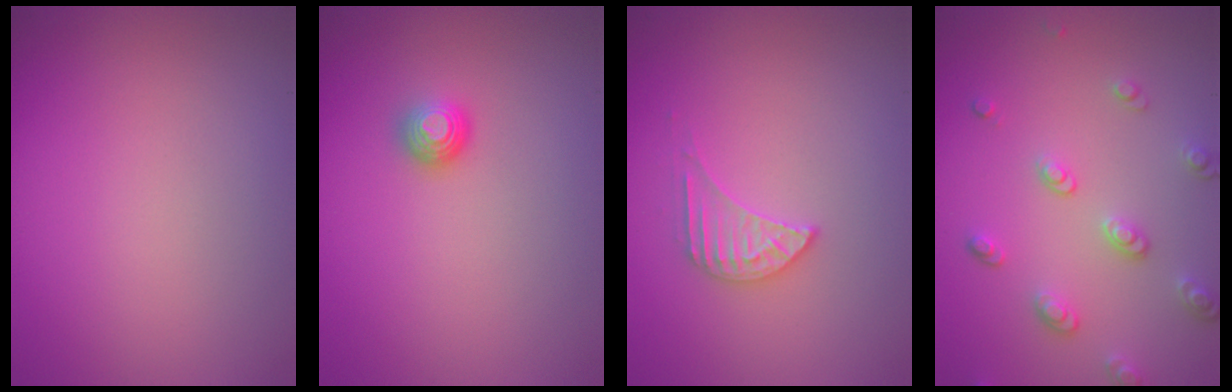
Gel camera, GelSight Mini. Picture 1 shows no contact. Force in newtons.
{"total": 1.3, "press": 1.0, "slide": 0.9}
{"total": 2.3, "press": 2.3, "slide": 0.3}
{"total": 2.9, "press": 2.6, "slide": 1.3}